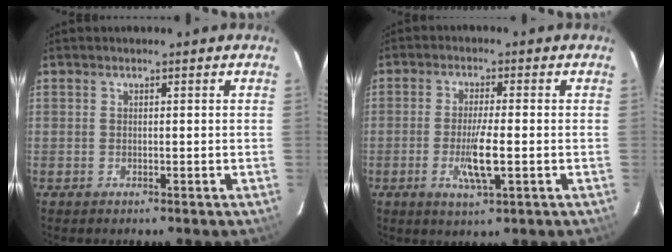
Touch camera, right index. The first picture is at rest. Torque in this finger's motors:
{"motor_torque": [1.00, -0.44, 0.47, 0.11]}